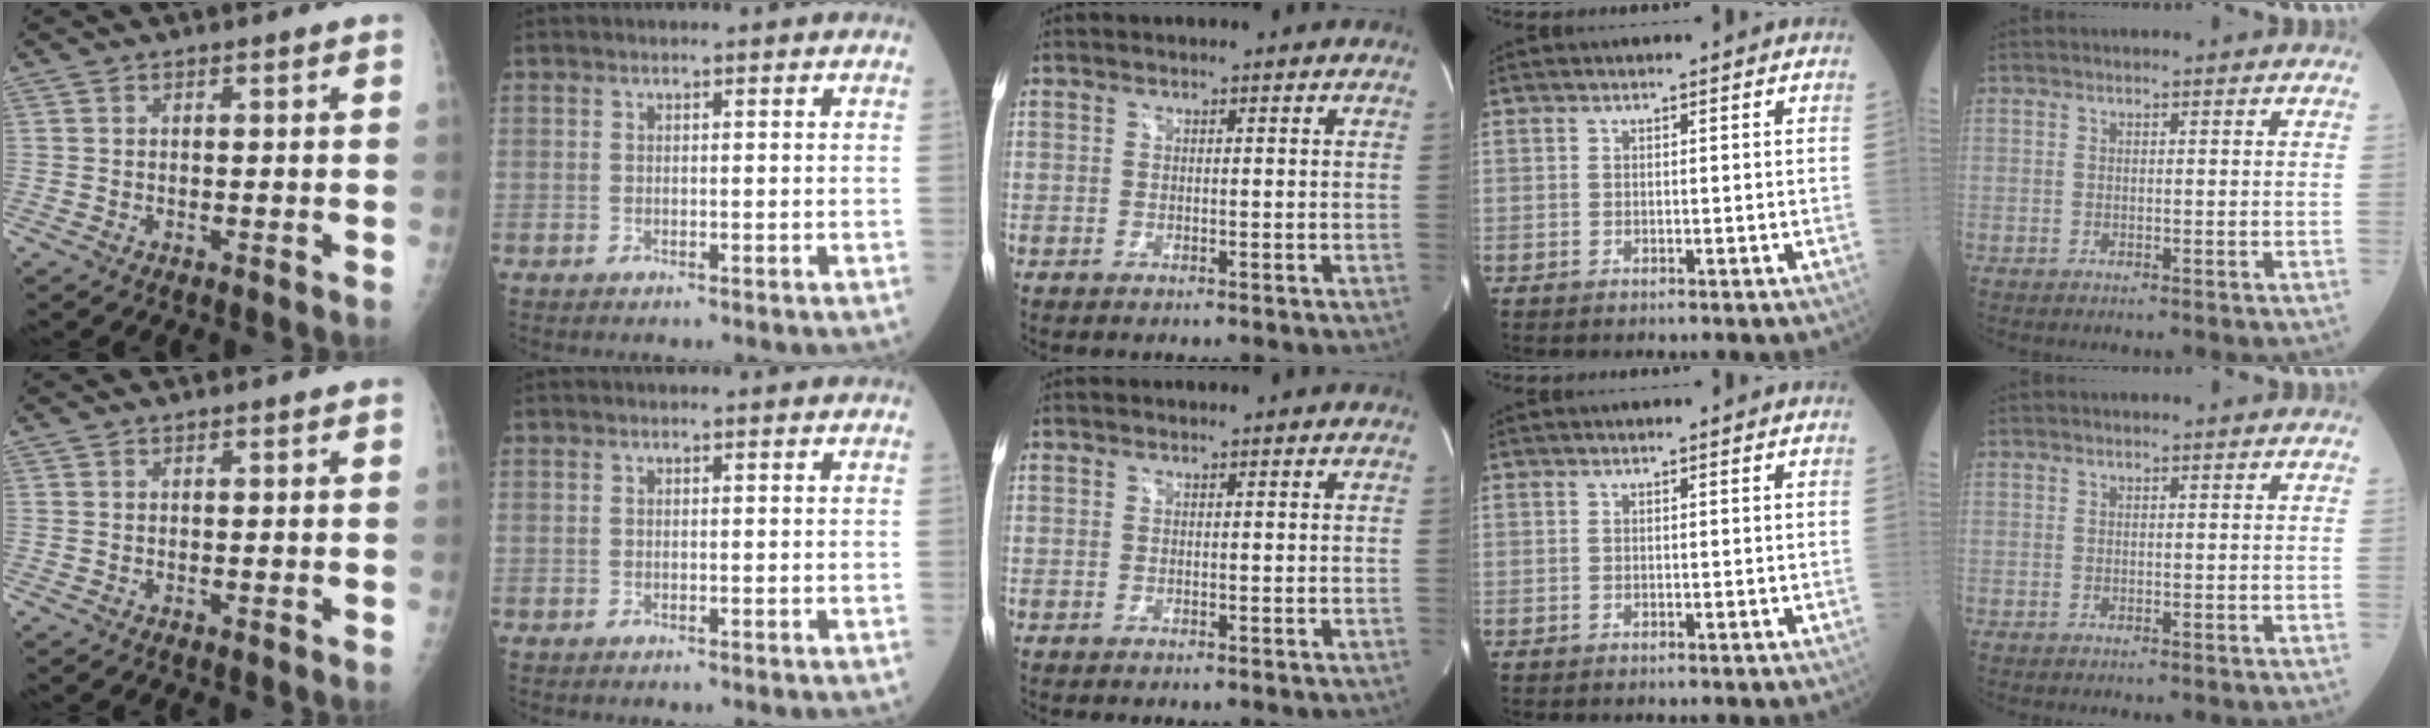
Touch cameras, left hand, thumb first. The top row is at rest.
{}